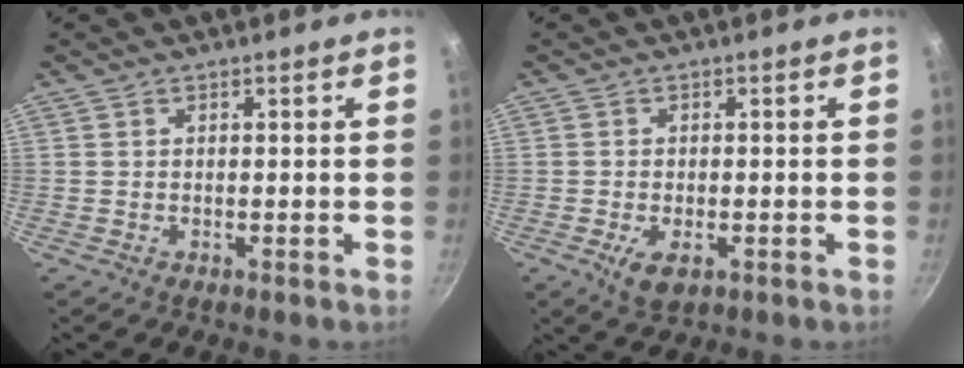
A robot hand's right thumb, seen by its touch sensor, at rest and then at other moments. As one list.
[{"total": 4.5, "force": [-1.6, 2.4, 3.5], "torque": [-0.055, -0.002, -0.023]}]